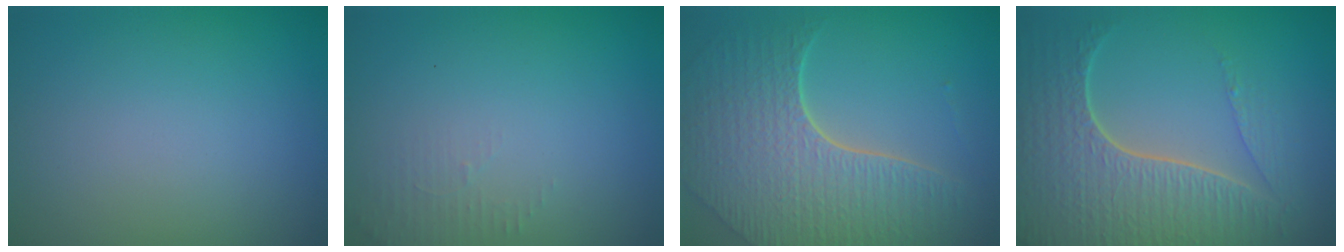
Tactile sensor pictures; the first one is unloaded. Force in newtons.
{"total": 1.3, "press": 1.2, "slide": 0.3}
{"total": 8.2, "press": 5.9, "slide": 5.7}
{"total": 7.7, "press": 5.6, "slide": 5.3}